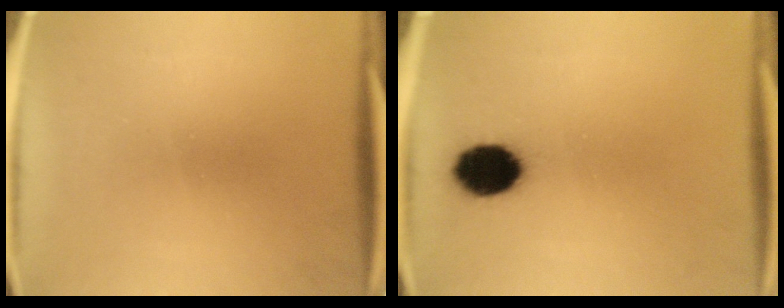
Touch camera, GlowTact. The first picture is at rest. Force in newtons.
{"total": 9.8}